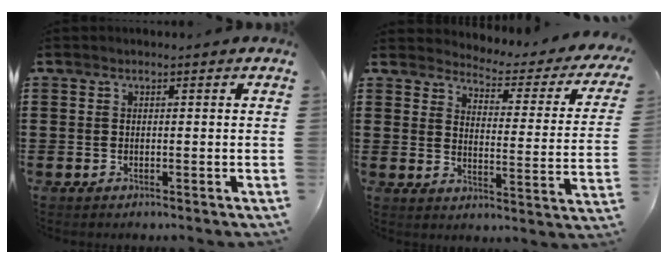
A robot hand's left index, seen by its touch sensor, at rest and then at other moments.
{"total": 3.1, "force": [3.0, 0.3, 0.8], "torque": [-0.029, -0.031, 0.043]}